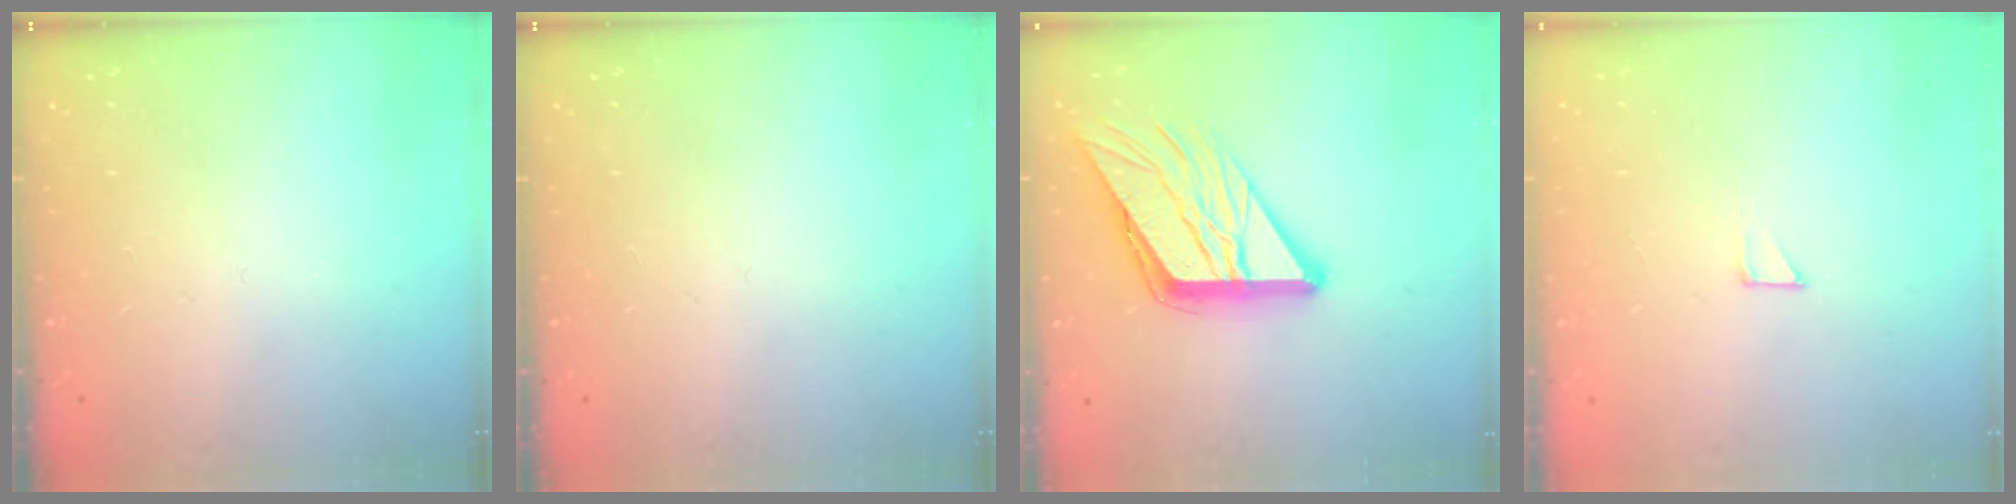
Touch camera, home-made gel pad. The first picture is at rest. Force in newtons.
{"total": 0.0}
{"total": 18.8, "press": 18.6, "slide": 2.2}
{"total": 1.9, "press": 1.9, "slide": 0.1}